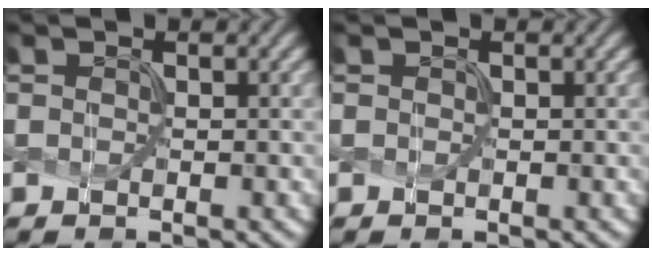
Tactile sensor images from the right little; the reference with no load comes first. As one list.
[{"total": 0.0}]